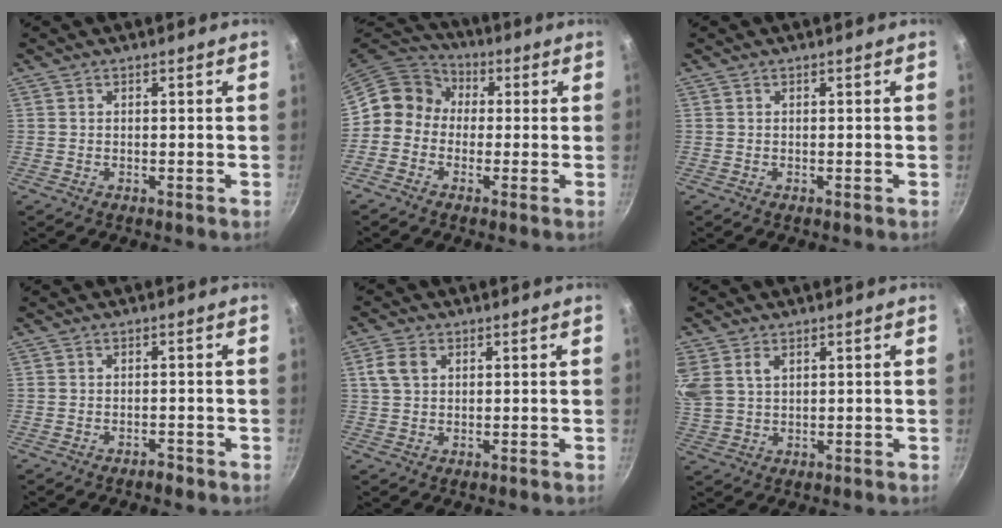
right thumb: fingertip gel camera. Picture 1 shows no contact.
{"total": 10.0, "force": [-0.8, 8.9, 4.5], "torque": [-0.067, 0.044, -0.032]}
{"total": 0.0}
{"total": 1.1, "force": [-1.0, 0.4, 0.5], "torque": [-0.007, 0.007, -0.016]}
{"total": 4.3, "force": [1.4, 3.0, 2.7], "torque": [-0.056, 0.006, 0.029]}
{"total": 9.5, "force": [3.4, 6.5, 6.0], "torque": [-0.160, 0.005, 0.078]}